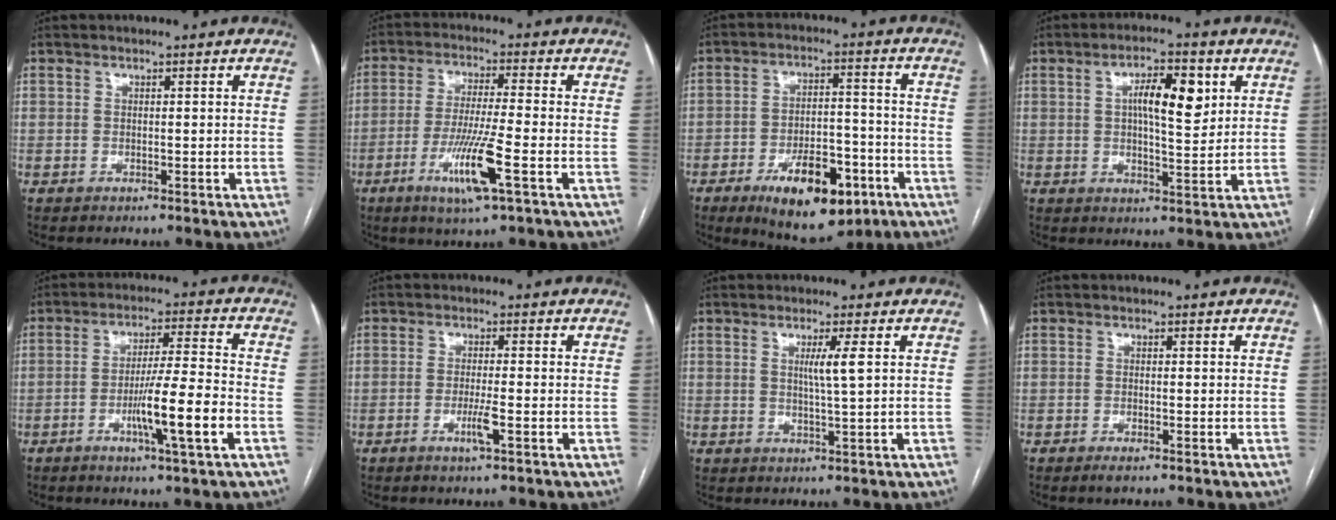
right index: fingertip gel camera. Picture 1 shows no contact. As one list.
[{"total": 9.9, "force": [-4.1, -0.2, 9.0], "torque": [-0.177, -0.017, -0.076]}, {"total": 14.3, "force": [-7.3, 6.0, 10.8], "torque": [-0.165, 0.004, -0.105]}, {"total": 8.1, "force": [2.4, 2.3, 7.4], "torque": [-0.124, 0.012, 0.038]}, {"total": 10.2, "force": [-3.7, -0.4, 9.5], "torque": [-0.166, -0.007, -0.063]}, {"total": 3.2, "force": [-1.5, -0.2, 2.9], "torque": [-0.057, -0.005, -0.027]}, {"total": 3.1, "force": [0.8, -0.5, 3.0], "torque": [-0.056, -0.005, 0.013]}, {"total": 1.4, "force": [-1.0, 0.2, 1.0], "torque": [-0.017, -0.002, -0.014]}]